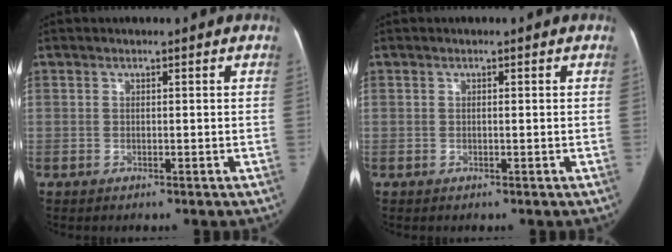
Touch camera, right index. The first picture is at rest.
{"total": 0.0}